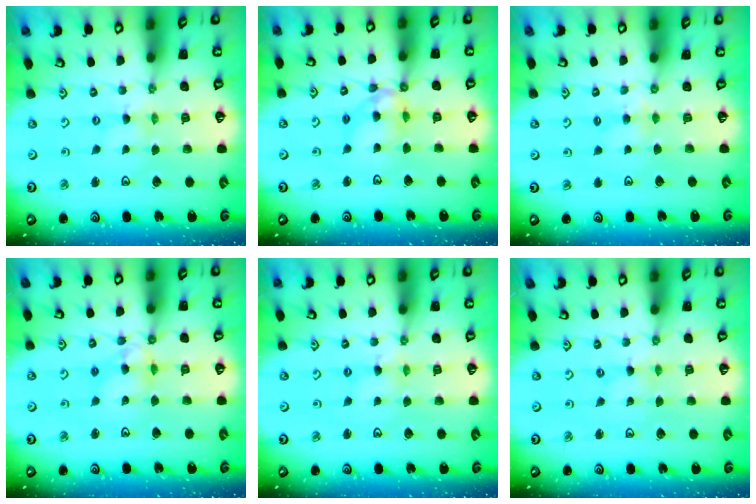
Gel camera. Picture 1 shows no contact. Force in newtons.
{"total": 11.6, "press": 11.5, "slide": 1.4}
{"total": 3.9, "press": 3.9, "slide": 0.3}
{"total": 8.6, "press": 8.5, "slide": 0.8}
{"total": 3.1, "press": 3.1, "slide": 0.3}
{"total": 0.0}